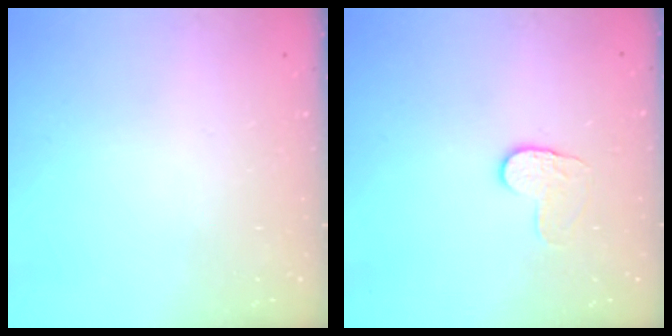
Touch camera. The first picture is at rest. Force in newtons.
{"total": 5.0, "press": 4.9, "slide": 0.5}